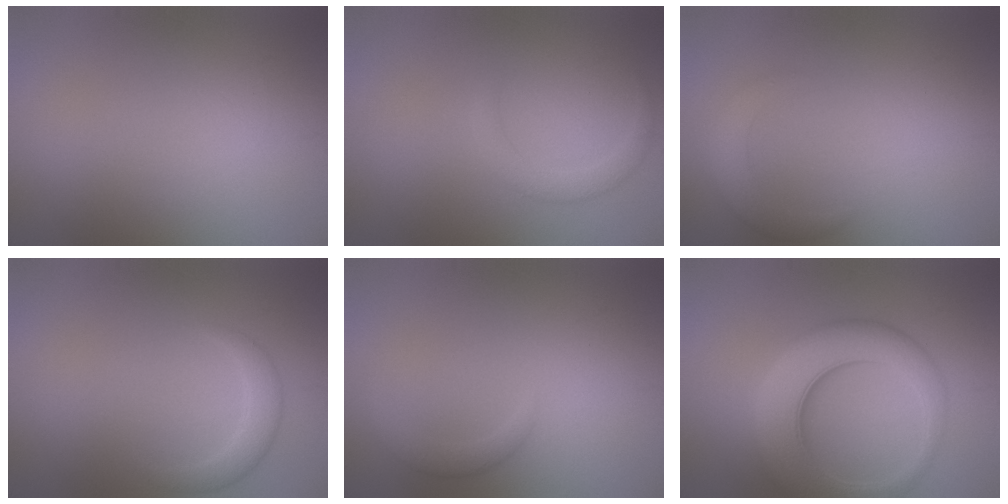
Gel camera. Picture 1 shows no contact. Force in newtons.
{"total": 1.7, "press": 1.7, "slide": 0.1}
{"total": 2.1, "press": 2.1, "slide": 0.2}
{"total": 1.8, "press": 1.8, "slide": 0.1}
{"total": 1.4, "press": 1.4, "slide": 0.1}
{"total": 8.4, "press": 8.4, "slide": 0.2}